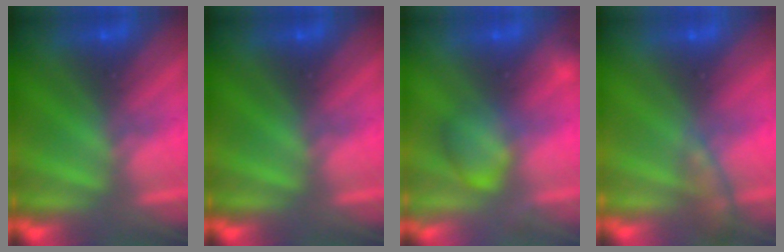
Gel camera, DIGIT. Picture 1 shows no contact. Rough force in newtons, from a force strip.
{"total": 0.0}
{"total": 2.4}
{"total": 2.3}